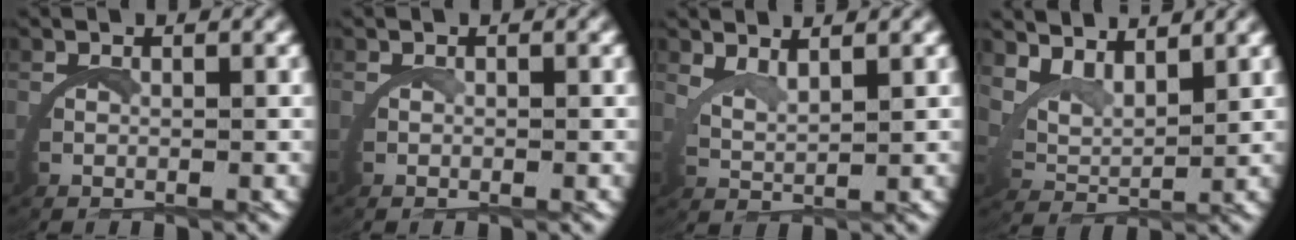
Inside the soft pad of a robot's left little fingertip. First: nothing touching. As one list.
[{"total": 0.0}, {"total": 2.7, "force": [2.5, 0.1, 1.0], "torque": [-0.033, -0.005, 0.047]}, {"total": 4.8, "force": [3.7, 2.2, 2.0], "torque": [-0.060, -0.002, 0.061]}]